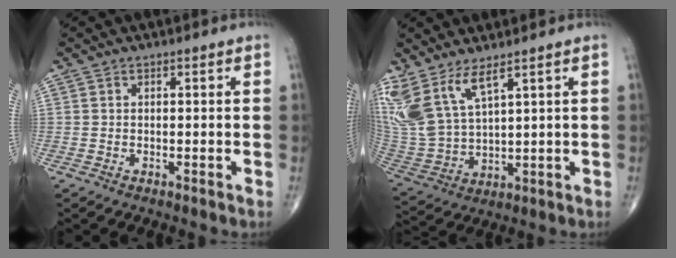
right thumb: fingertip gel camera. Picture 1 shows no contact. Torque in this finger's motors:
{"motor_torque": [-0.20, 0.69, 1.02, 0.90, 0.15]}